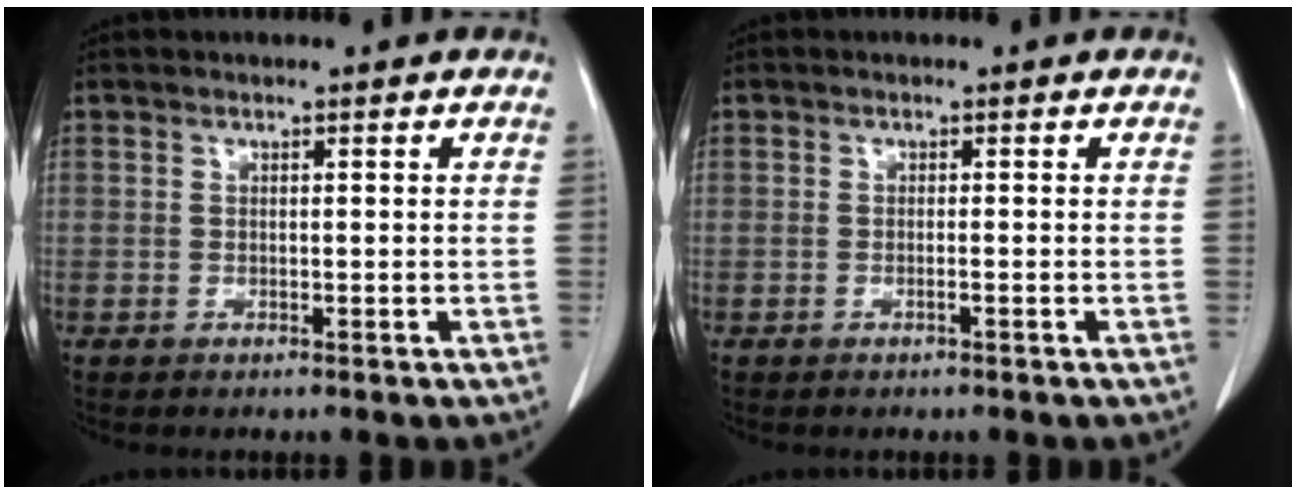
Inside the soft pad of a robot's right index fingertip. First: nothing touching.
{"total": 0.6, "force": [-0.3, -0.1, 0.5], "torque": [-0.011, 0.000, -0.004]}